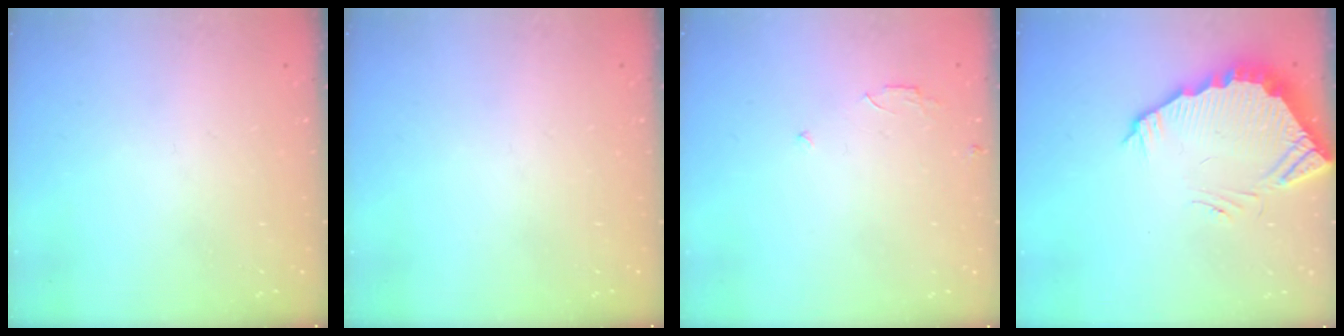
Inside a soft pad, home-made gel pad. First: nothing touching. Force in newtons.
{"total": 0.0}
{"total": 2.5, "press": 2.5, "slide": 0.2}
{"total": 4.8, "press": 4.8, "slide": 0.1}